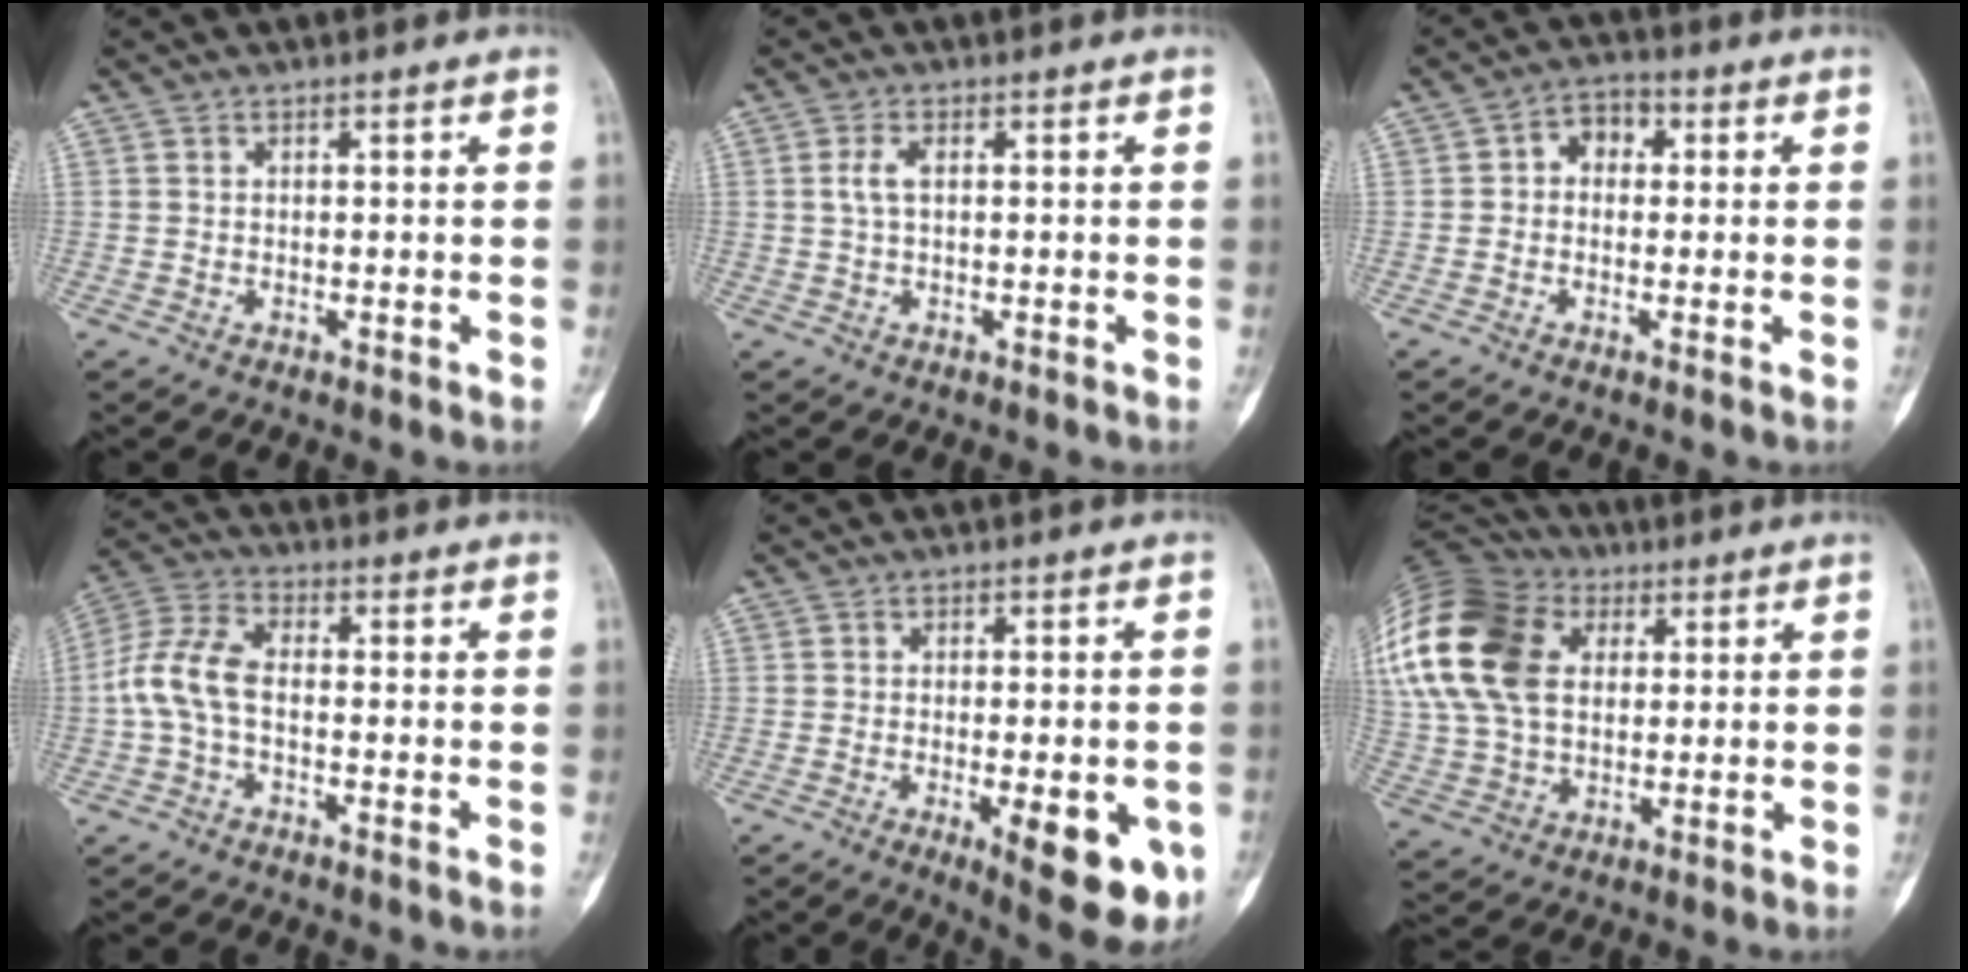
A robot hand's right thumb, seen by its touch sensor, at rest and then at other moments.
{"total": 2.4, "force": [0.3, 0.9, 2.3], "torque": [-0.056, 0.002, 0.005]}
{"total": 4.6, "force": [0.4, 3.4, 3.1], "torque": [-0.026, 0.012, -0.008]}
{"total": 7.9, "force": [-1.3, 3.8, 6.9], "torque": [-0.156, 0.024, -0.037]}
{"total": 12.7, "force": [-4.1, 4.2, 11.2], "torque": [-0.132, -0.010, -0.042]}
{"total": 27.0, "force": [6.9, 18.6, 18.3], "torque": [-0.417, 0.045, 0.132]}